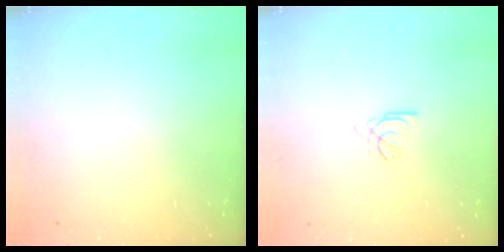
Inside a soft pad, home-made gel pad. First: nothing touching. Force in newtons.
{"total": 2.7, "press": 2.7, "slide": 0.4}